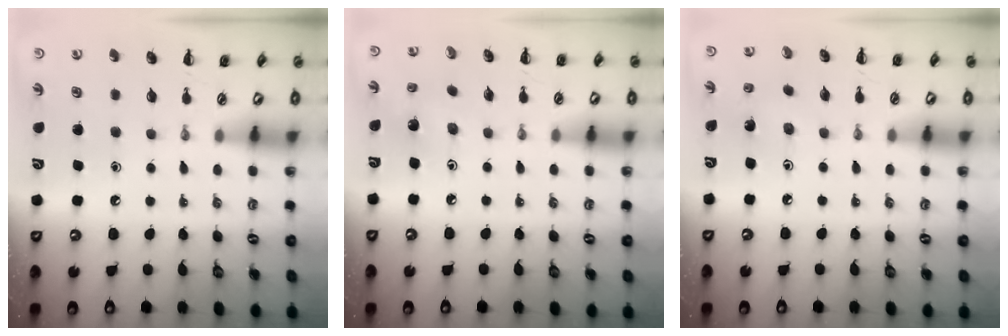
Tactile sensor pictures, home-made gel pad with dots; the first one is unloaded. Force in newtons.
{"total": 2.0, "press": 1.9, "slide": 0.8}
{"total": 1.5, "press": 1.4, "slide": 0.5}